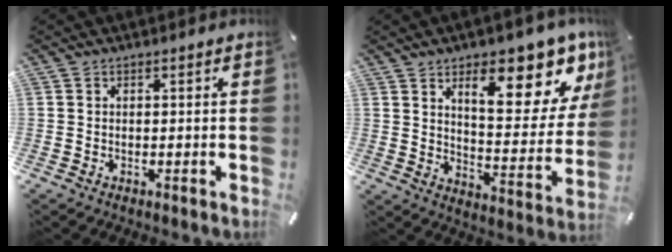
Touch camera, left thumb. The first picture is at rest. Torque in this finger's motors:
{"motor_torque": [2.67, 2.34, 1.76, -1.01, 0.14]}